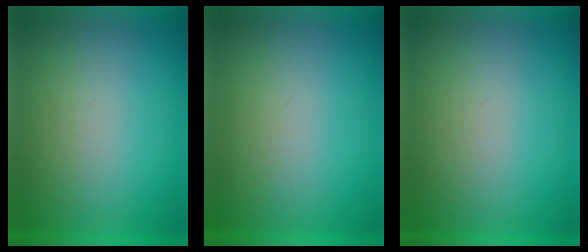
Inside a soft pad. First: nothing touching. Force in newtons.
{"total": 0.0}
{"total": 1.7}